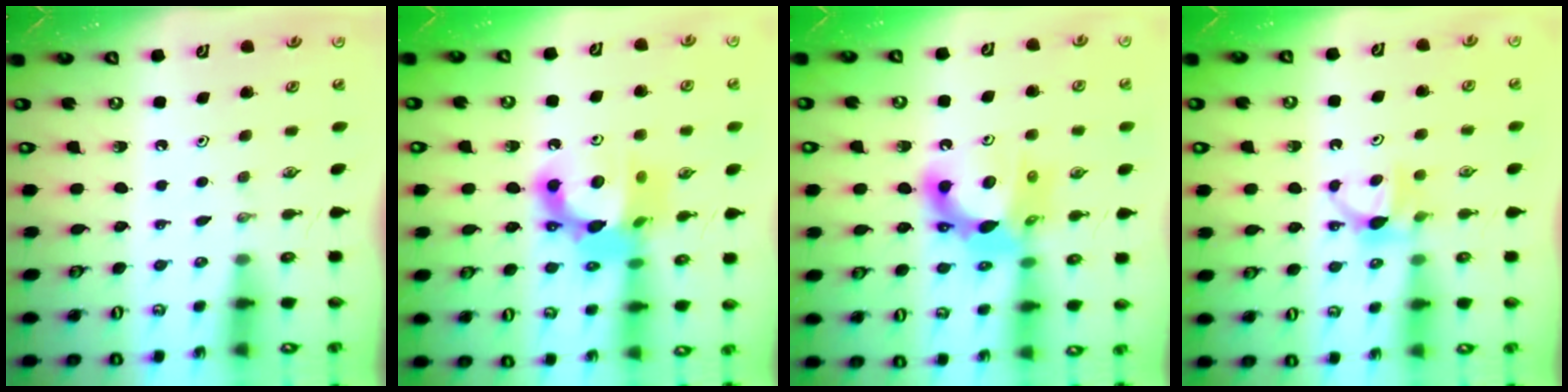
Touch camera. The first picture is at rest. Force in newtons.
{"total": 14.7, "press": 14.6, "slide": 1.4}
{"total": 14.0, "press": 13.9, "slide": 1.3}
{"total": 6.0, "press": 5.9, "slide": 0.9}